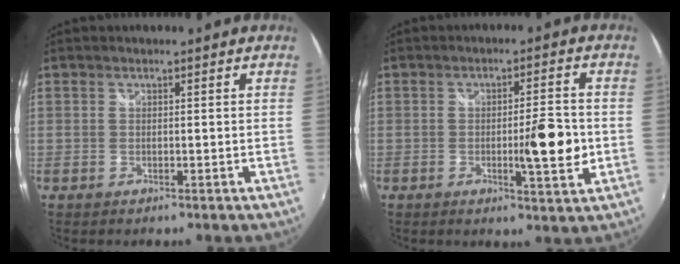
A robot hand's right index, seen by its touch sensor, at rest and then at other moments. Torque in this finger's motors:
{"motor_torque": [1.68, 0.46, 0.40, 0.09]}